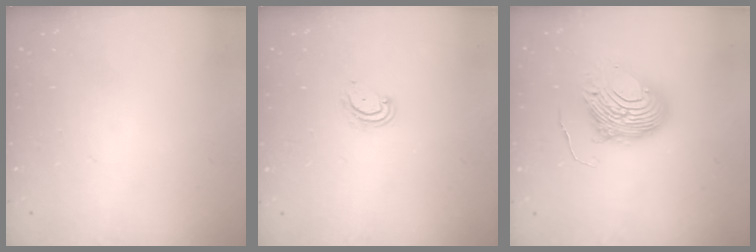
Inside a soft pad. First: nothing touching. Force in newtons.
{"total": 4.0, "press": 4.0, "slide": 0.3}
{"total": 10.9, "press": 10.8, "slide": 1.3}